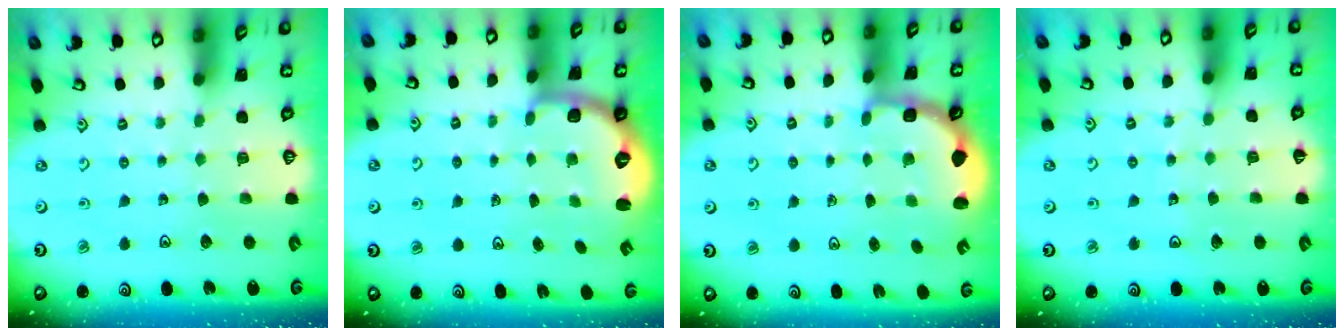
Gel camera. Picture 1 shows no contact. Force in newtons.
{"total": 2.6, "press": 1.5, "slide": 2.1}
{"total": 3.0, "press": 2.0, "slide": 2.2}
{"total": 4.0, "press": 4.0, "slide": 0.4}